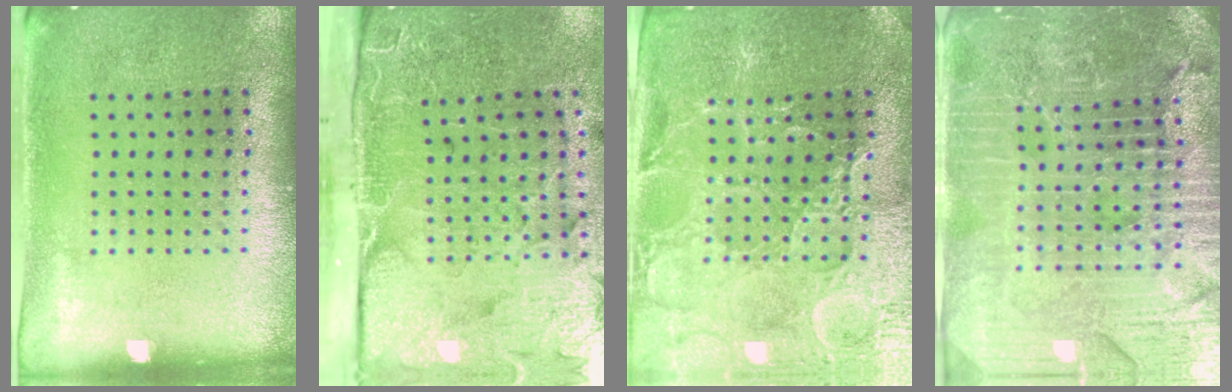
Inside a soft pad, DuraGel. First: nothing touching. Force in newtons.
{"total": 5.0, "press": 3.9, "slide": 3.1}
{"total": 3.4, "press": 3.4, "slide": 0.5}
{"total": 5.8, "press": 5.2, "slide": 2.6}